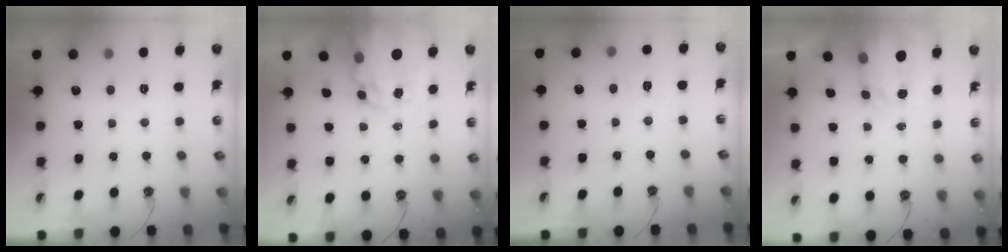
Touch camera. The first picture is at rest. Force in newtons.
{"total": 10.3, "press": 10.2, "slide": 0.8}
{"total": 6.8, "press": 6.8, "slide": 0.7}
{"total": 3.6, "press": 3.6, "slide": 0.5}